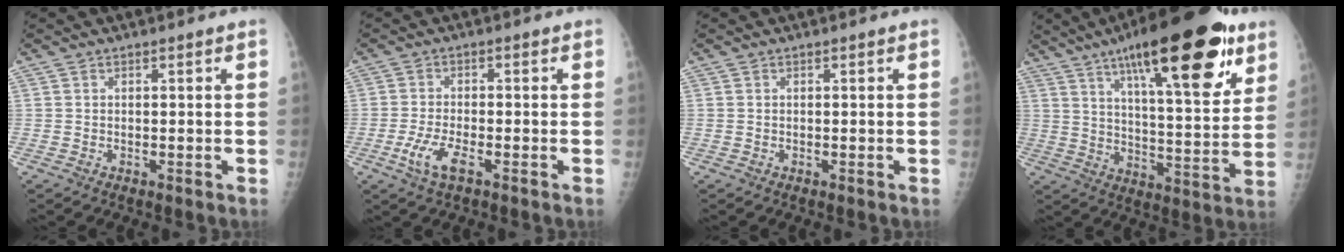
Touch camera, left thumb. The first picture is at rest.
{"total": 5.1, "force": [-2.3, 1.6, 4.3], "torque": [-0.098, 0.004, -0.045]}
{"total": 0.0}
{"total": 26.2, "force": [14.5, 7.5, 20.5], "torque": [-0.290, -0.039, 0.222]}